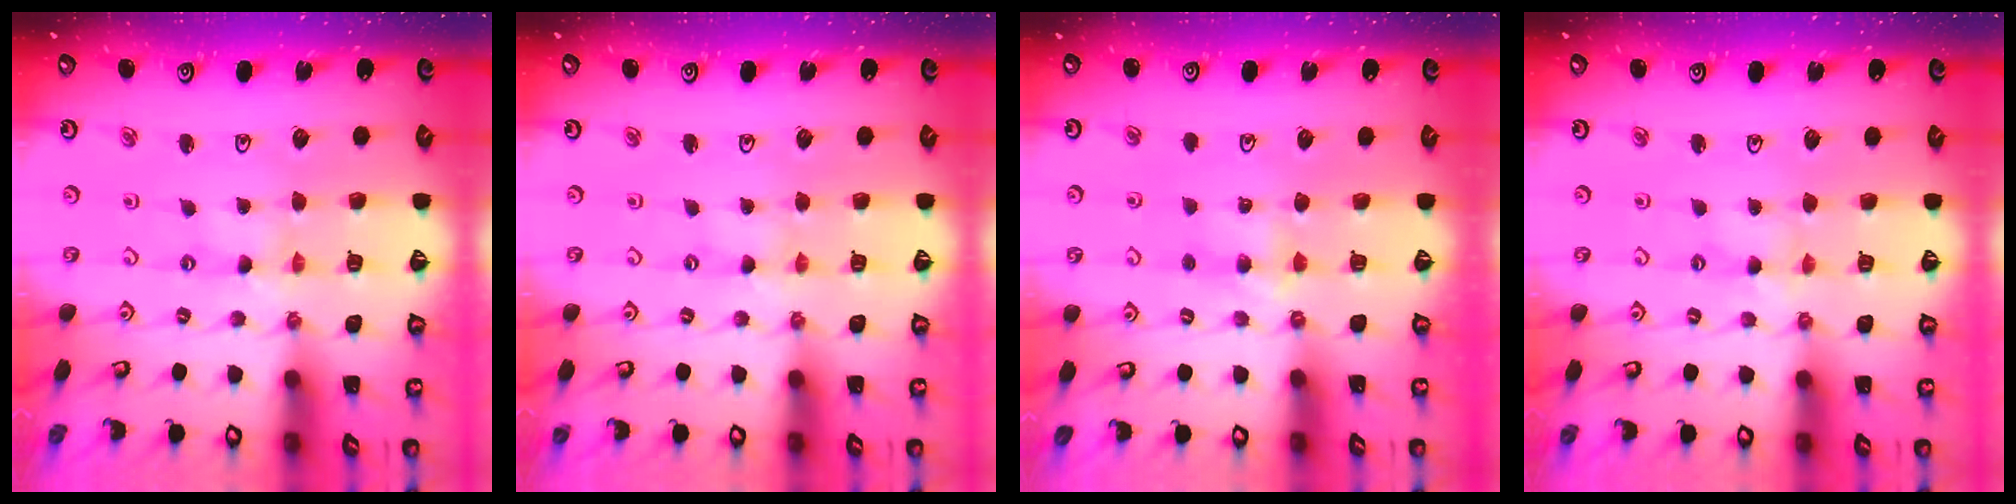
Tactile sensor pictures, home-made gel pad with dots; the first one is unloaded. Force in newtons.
{"total": 0.9, "press": 0.9, "slide": 0.1}
{"total": 4.7, "press": 4.6, "slide": 0.7}
{"total": 2.1, "press": 2.1, "slide": 0.4}